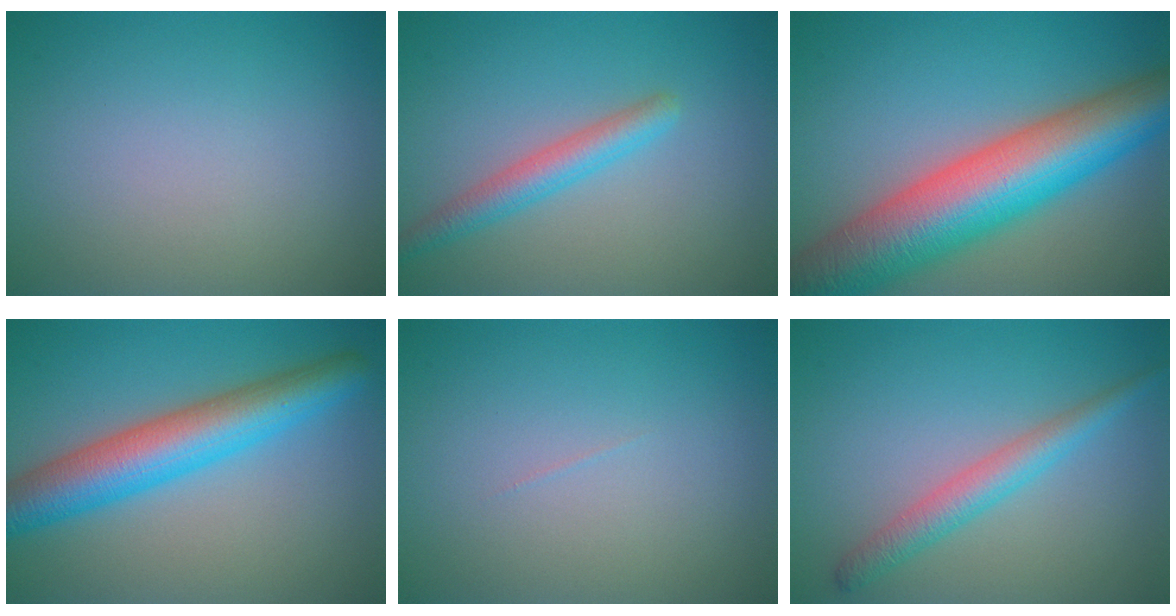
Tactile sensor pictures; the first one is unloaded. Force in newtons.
{"total": 3.0, "press": 3.0, "slide": 0.0}
{"total": 13.1, "press": 13.1, "slide": 0.2}
{"total": 7.4, "press": 7.4, "slide": 0.1}
{"total": 0.0}
{"total": 3.0, "press": 3.0, "slide": 0.1}